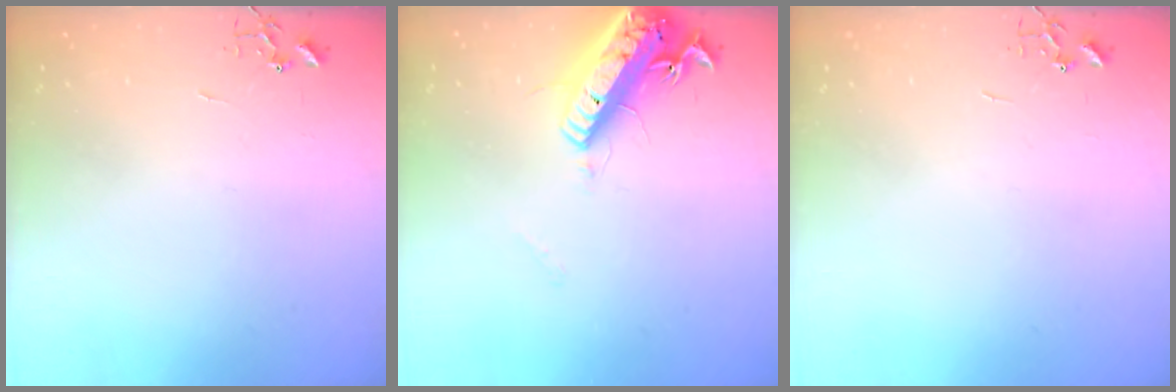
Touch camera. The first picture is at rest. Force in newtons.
{"total": 18.1, "press": 17.7, "slide": 3.6}
{"total": 0.0}